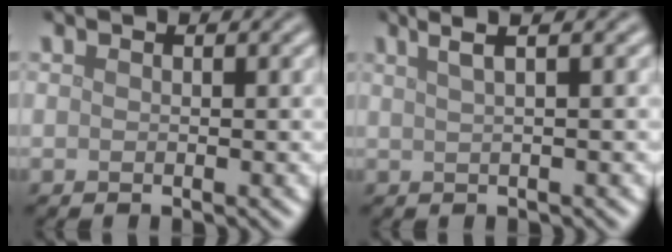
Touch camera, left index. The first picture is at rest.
{"total": 3.9, "force": [2.3, 1.4, 2.9], "torque": [-0.026, 0.020, 0.006]}